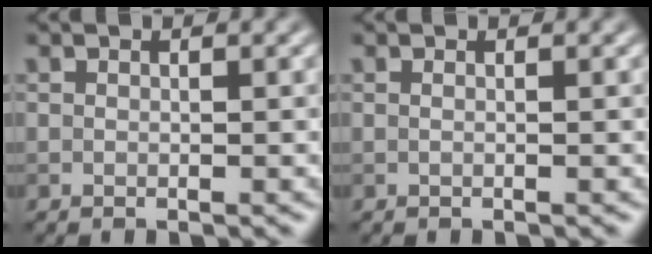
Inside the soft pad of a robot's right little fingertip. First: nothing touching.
{"total": 0.0}